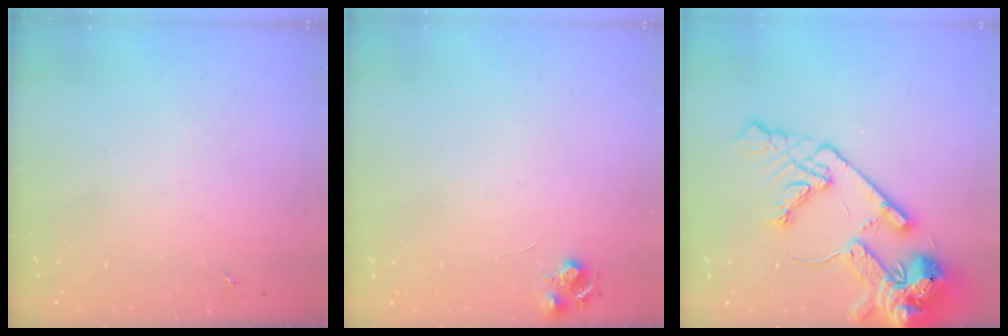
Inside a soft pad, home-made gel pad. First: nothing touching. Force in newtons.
{"total": 6.8, "press": 6.7, "slide": 0.9}
{"total": 19.0, "press": 18.8, "slide": 2.9}